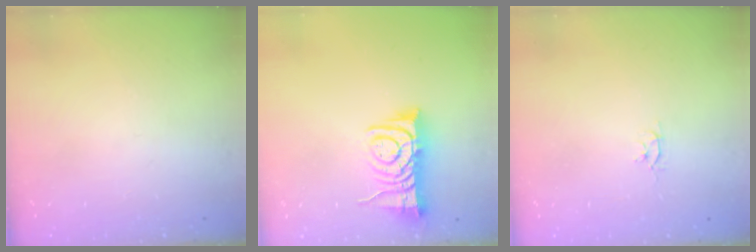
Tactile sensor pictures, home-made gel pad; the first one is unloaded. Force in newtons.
{"total": 9.1, "press": 9.1, "slide": 1.2}
{"total": 2.6, "press": 2.6, "slide": 0.3}